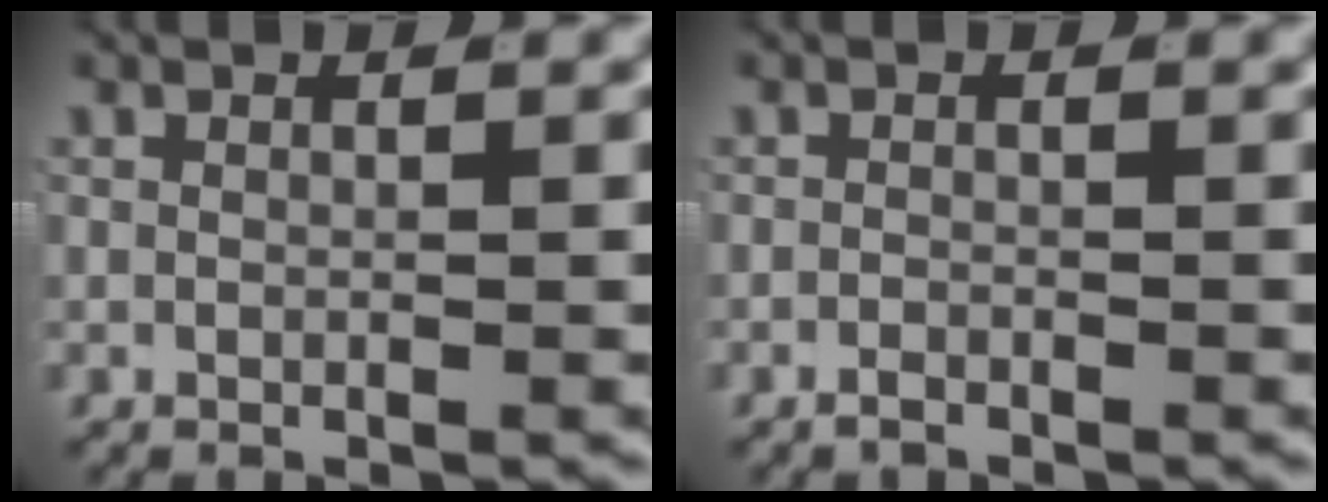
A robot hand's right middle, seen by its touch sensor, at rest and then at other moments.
{"total": 0.9, "force": [-0.9, 0.1, 0.2], "torque": [-0.007, -0.003, -0.016]}